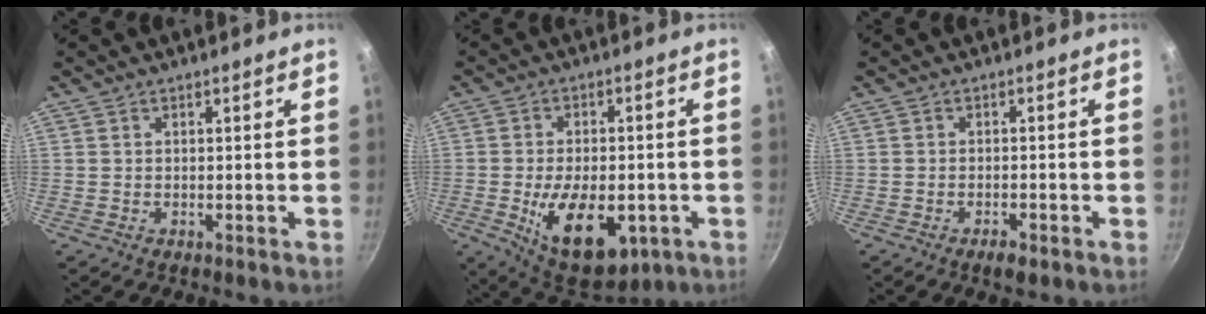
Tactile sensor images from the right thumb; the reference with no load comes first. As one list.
[{"total": 16.0, "force": [-4.5, 8.8, 12.5], "torque": [-0.169, 0.000, -0.054]}, {"total": 2.6, "force": [-1.6, 0.9, 1.8], "torque": [-0.031, 0.011, -0.027]}]